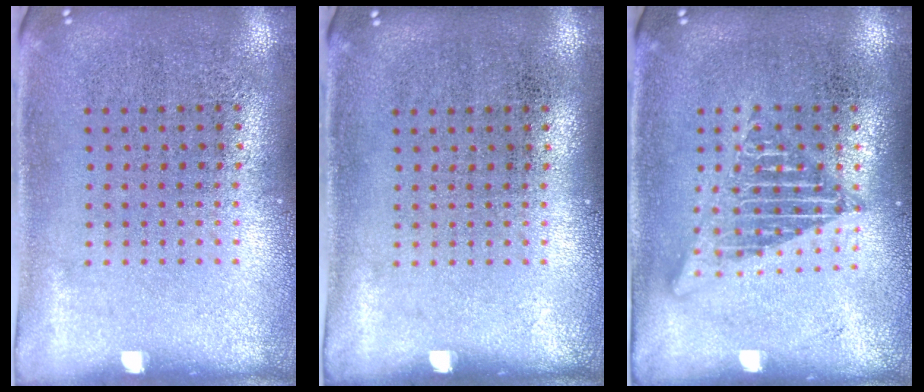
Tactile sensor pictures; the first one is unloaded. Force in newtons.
{"total": 0.0}
{"total": 1.7, "press": 1.7, "slide": 0.2}